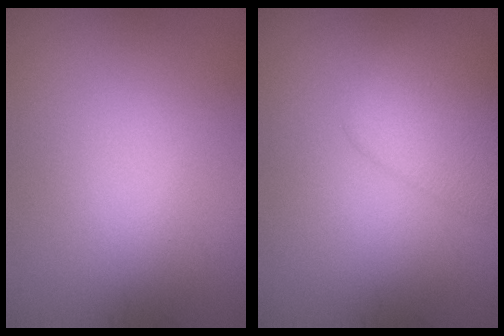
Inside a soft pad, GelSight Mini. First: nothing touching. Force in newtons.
{"total": 3.9, "press": 3.9, "slide": 0.0}